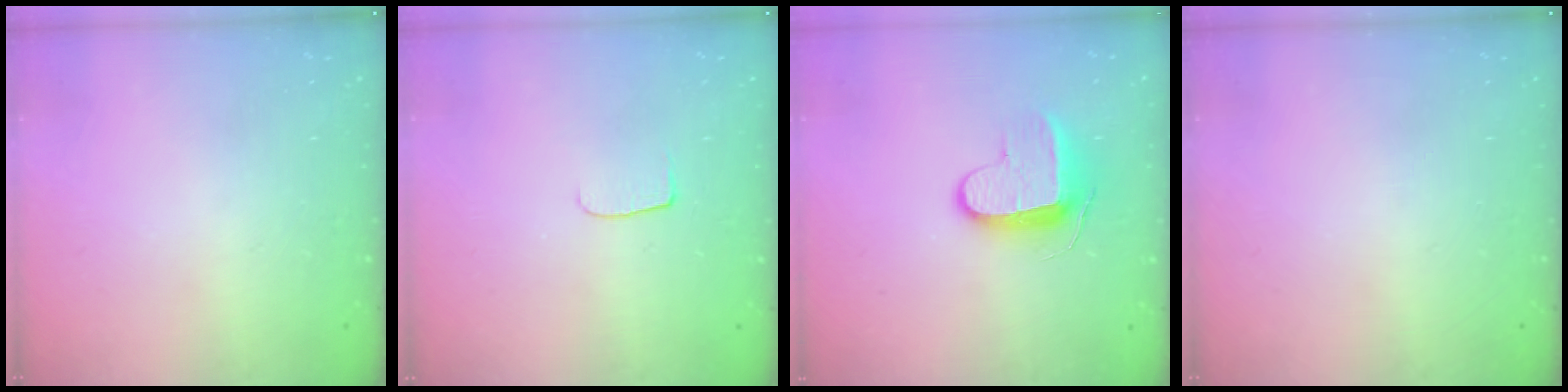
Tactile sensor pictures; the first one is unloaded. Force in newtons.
{"total": 4.8, "press": 4.8, "slide": 0.6}
{"total": 9.2, "press": 9.2, "slide": 0.9}
{"total": 0.0}